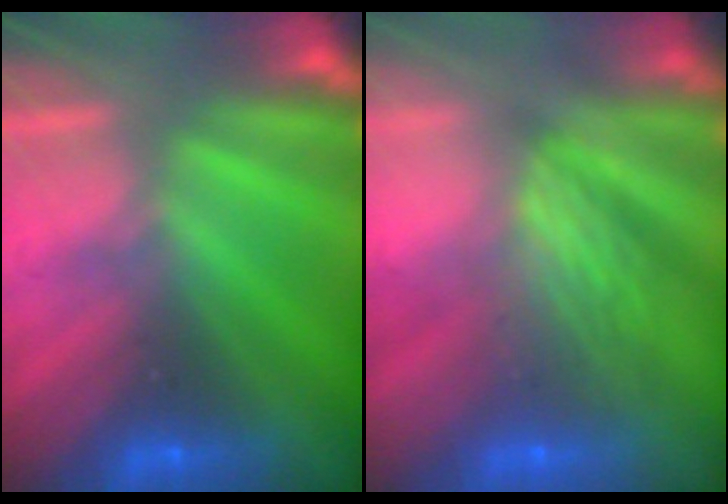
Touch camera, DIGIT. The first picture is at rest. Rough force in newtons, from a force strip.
{"total": 9.7}